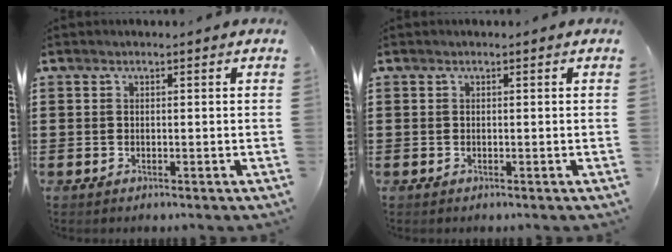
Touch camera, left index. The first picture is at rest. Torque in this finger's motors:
{"motor_torque": [0.11, 0.09, 0.03, -0.01]}